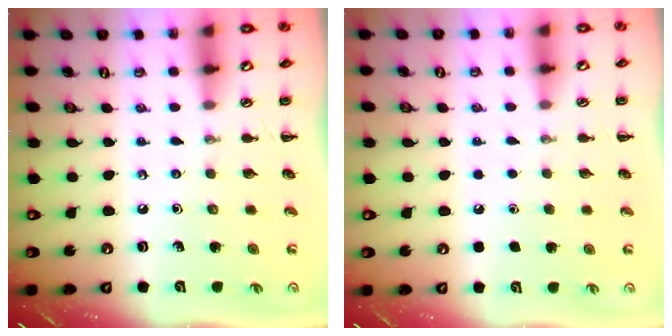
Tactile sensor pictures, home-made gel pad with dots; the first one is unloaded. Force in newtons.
{"total": 1.8, "press": 1.7, "slide": 0.1}